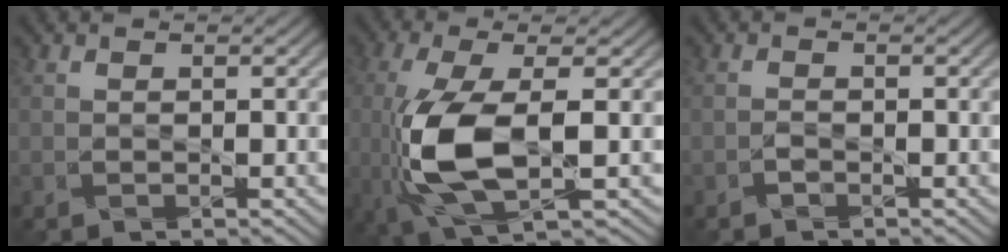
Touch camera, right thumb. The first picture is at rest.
{"total": 10.0, "force": [-1.5, 3.5, 9.3], "torque": [-0.213, -0.006, -0.031]}
{"total": 0.6, "force": [-0.6, 0.1, 0.1], "torque": [-0.002, 0.002, -0.016]}